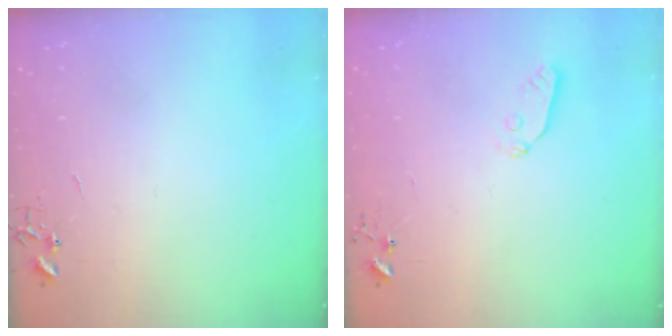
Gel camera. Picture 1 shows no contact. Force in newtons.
{"total": 4.3, "press": 4.3, "slide": 0.3}